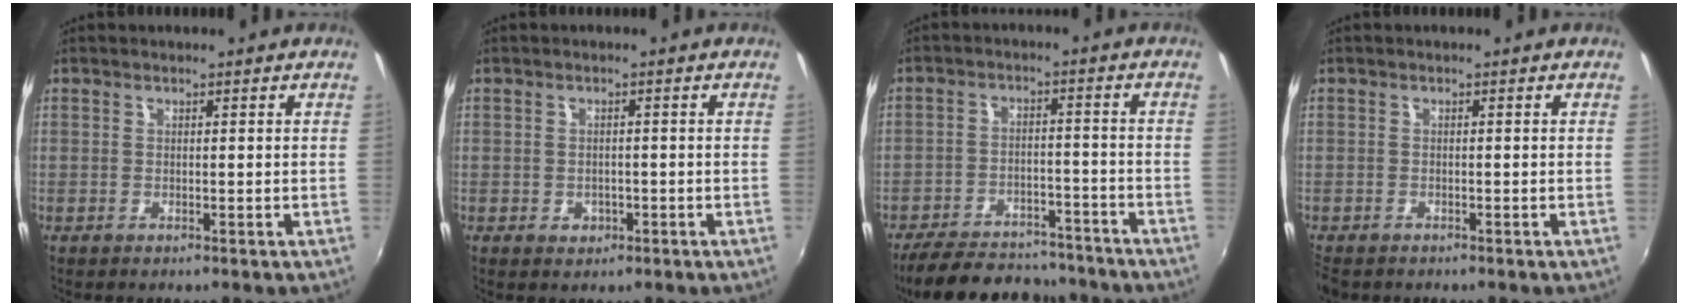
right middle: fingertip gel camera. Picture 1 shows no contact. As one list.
[{"total": 2.6, "force": [-0.9, 2.2, 0.9], "torque": [-0.021, -0.005, -0.009]}, {"total": 18.7, "force": [-15.9, 6.5, 7.4], "torque": [-0.162, 0.005, -0.219]}, {"total": 2.6, "force": [-2.1, 1.2, 1.0], "torque": [-0.026, -0.014, -0.037]}]